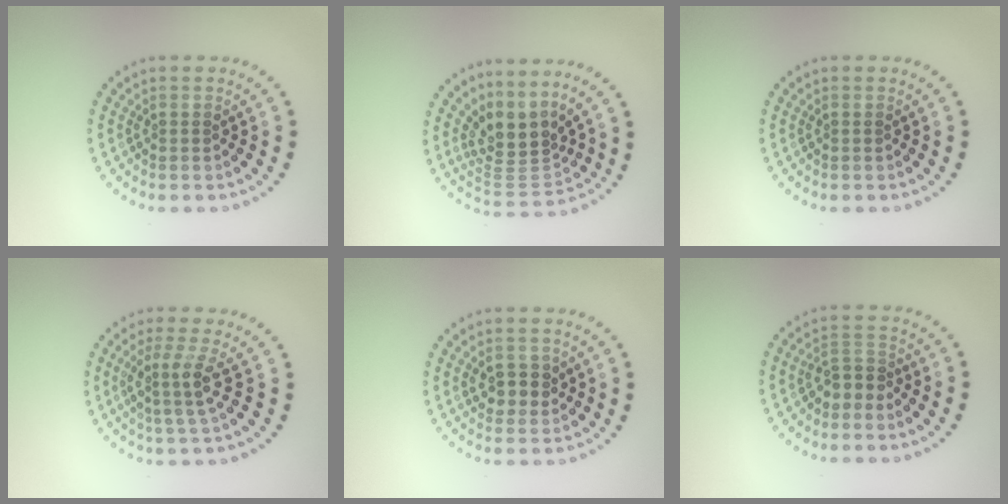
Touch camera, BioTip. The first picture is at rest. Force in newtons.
{"total": 3.9, "press": 2.6, "slide": 2.9}
{"total": 0.0}
{"total": 3.0, "press": 2.3, "slide": 2.0}
{"total": 2.4, "press": 2.3, "slide": 0.6}
{"total": 2.0, "press": 1.8, "slide": 1.0}